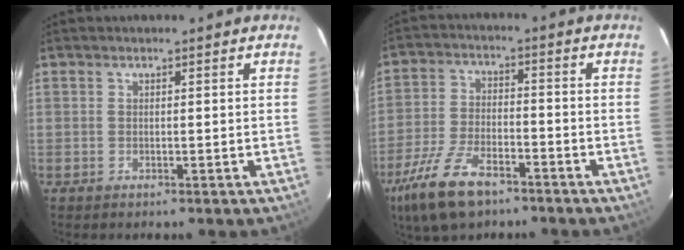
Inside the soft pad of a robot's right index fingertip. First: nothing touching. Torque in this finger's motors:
{"motor_torque": [0.39, -0.37, 0.56, 0.15]}